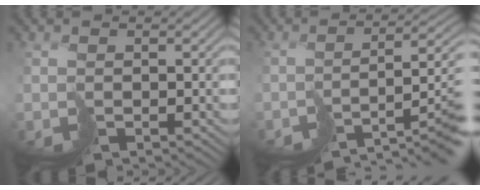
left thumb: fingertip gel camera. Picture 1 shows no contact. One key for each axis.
{"total": 7.9, "fx": -4.9, "fy": 1.9, "fz": 5.9, "tx": -0.087, "ty": -0.012, "tz": -0.065}